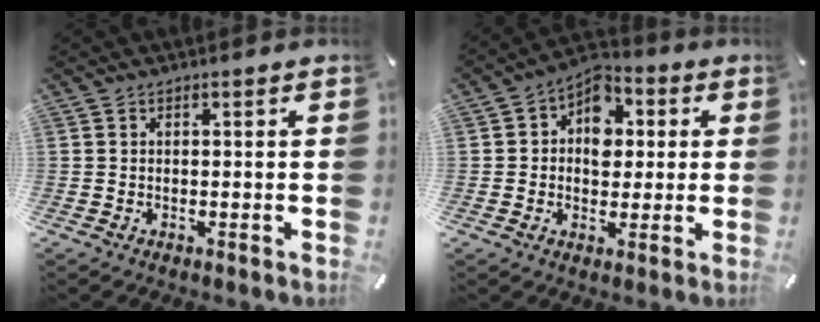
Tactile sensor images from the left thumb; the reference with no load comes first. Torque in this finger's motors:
{"motor_torque": [0.29, 0.04, 0.42, 0.26, -0.01]}